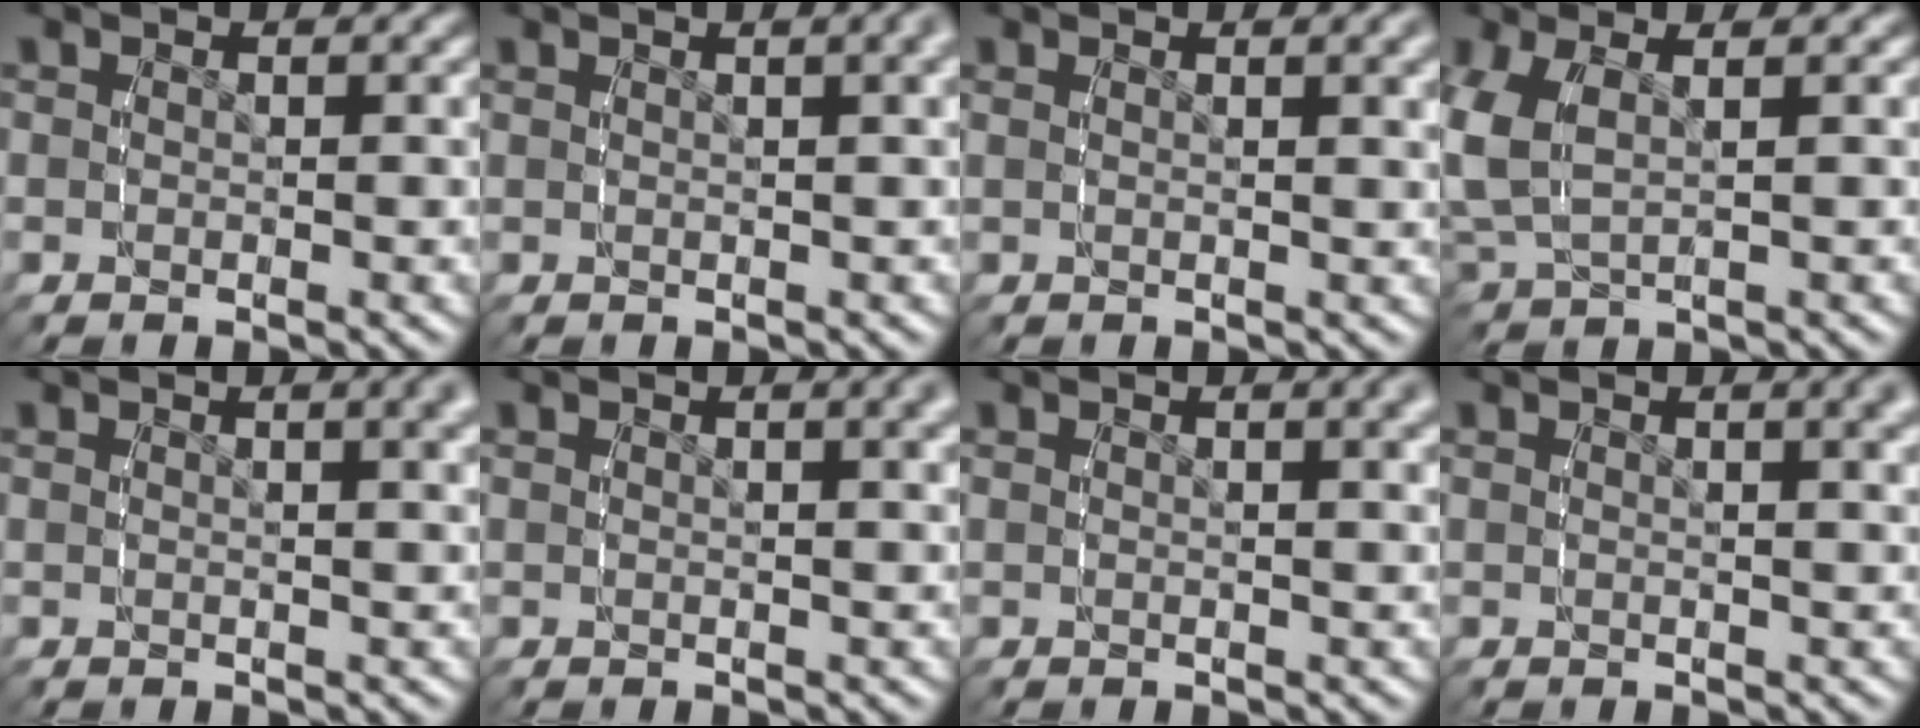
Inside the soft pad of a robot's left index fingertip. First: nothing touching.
{"total": 4.1, "force": [1.9, 0.9, 3.4], "torque": [-0.024, 0.025, 0.024]}
{"total": 2.3, "force": [1.2, -0.1, 2.0], "torque": [-0.024, 0.006, 0.020]}
{"total": 5.5, "force": [1.3, 3.7, 3.8], "torque": [-0.111, -0.004, 0.033]}
{"total": 3.8, "force": [2.0, 0.7, 3.2], "torque": [-0.030, 0.016, 0.027]}
{"total": 3.1, "force": [1.6, 0.4, 2.6], "torque": [-0.024, 0.013, 0.023]}
{"total": 2.8, "force": [1.5, 0.2, 2.3], "torque": [-0.021, 0.010, 0.022]}
{"total": 3.4, "force": [1.8, 0.5, 2.8], "torque": [-0.027, 0.013, 0.025]}